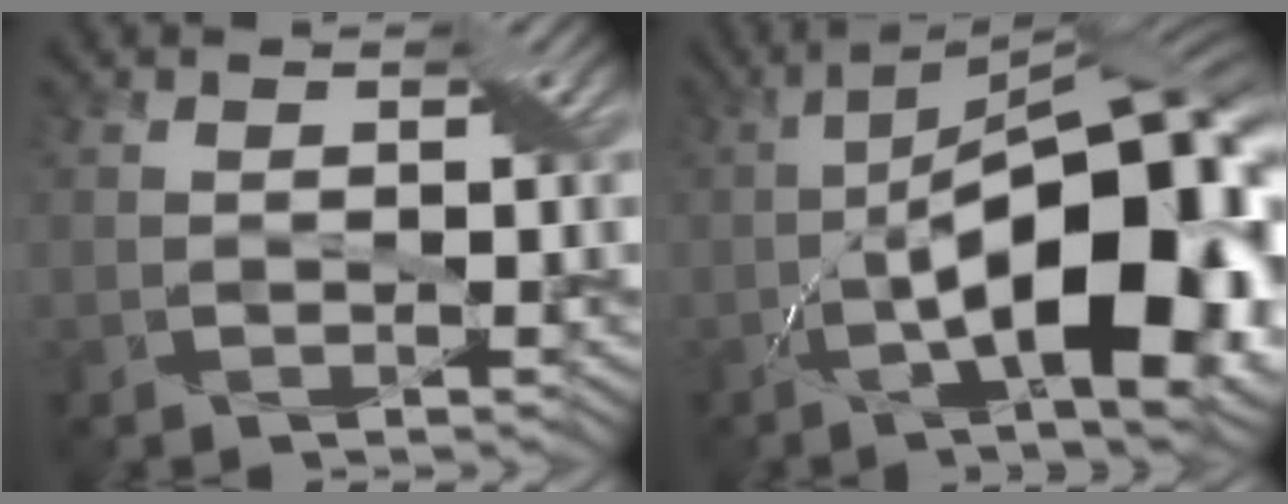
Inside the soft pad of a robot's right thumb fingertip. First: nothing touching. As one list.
[{"total": 18.9, "force": [-4.1, 7.3, 16.9], "torque": [-0.251, 0.006, -0.059]}]